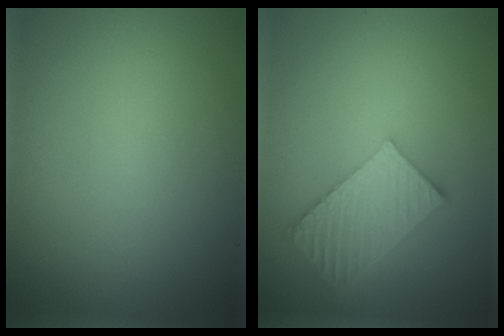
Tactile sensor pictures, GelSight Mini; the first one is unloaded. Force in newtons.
{"total": 5.7, "press": 4.3, "slide": 3.8}